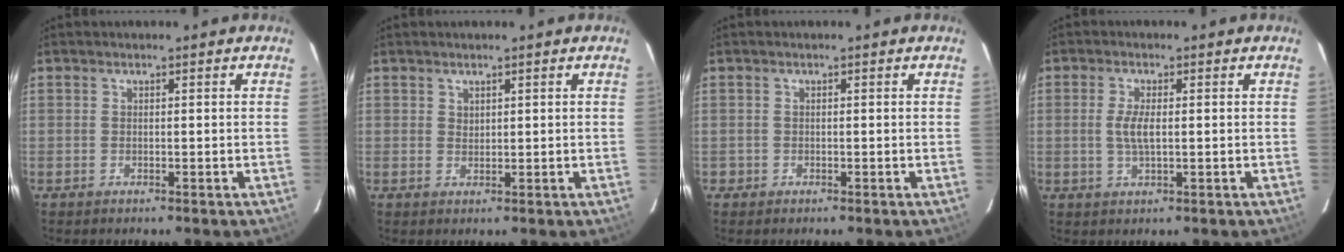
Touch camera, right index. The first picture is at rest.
{"total": 1.0, "force": [0.8, 0.7, 0.2], "torque": [-0.001, 0.002, 0.014]}
{"total": 1.0, "force": [-0.4, 0.9, -0.1], "torque": [0.000, 0.003, -0.006]}
{"total": 3.7, "force": [0.0, 1.1, 3.5], "torque": [-0.069, -0.002, 0.001]}